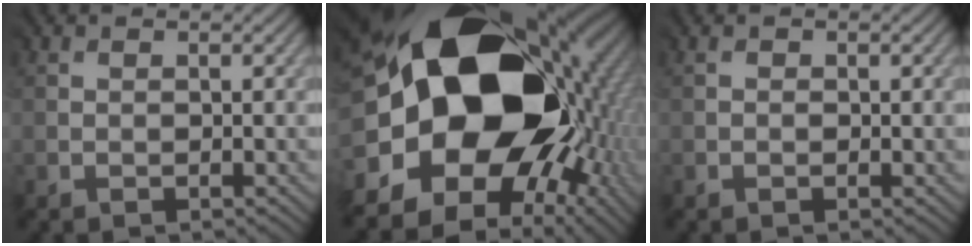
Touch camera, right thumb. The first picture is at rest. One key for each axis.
{"total": 21.8, "fx": 0.3, "fy": 16.1, "fz": 14.7, "tx": -0.309, "ty": -0.052, "tz": 0.033}
{"total": 0.0}